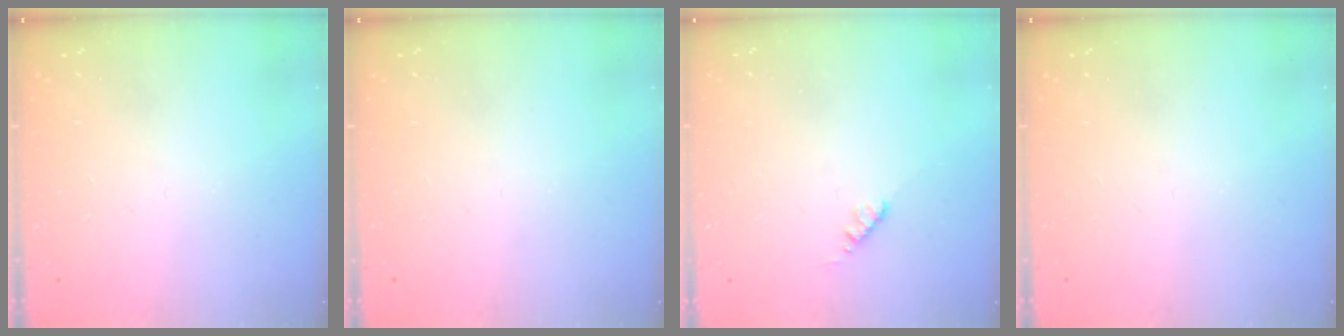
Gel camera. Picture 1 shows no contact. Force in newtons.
{"total": 0.0}
{"total": 2.8, "press": 2.8, "slide": 0.4}
{"total": 0.0}